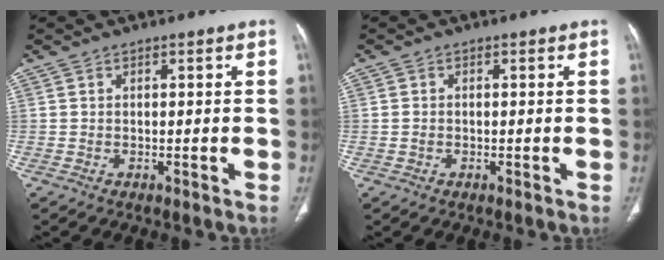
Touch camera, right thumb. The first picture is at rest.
{"total": 1.0, "force": [-0.1, 0.7, 0.6], "torque": [-0.016, 0.005, 0.000]}